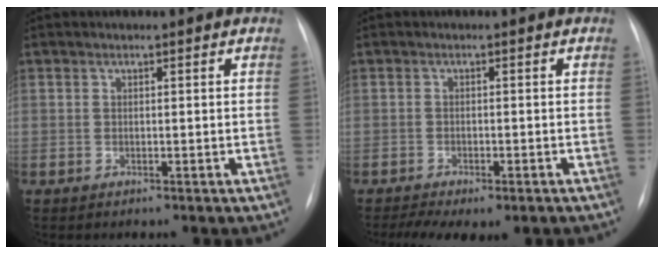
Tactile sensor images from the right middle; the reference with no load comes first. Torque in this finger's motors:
{"motor_torque": [0.82, -0.78, 0.12, 0.05]}